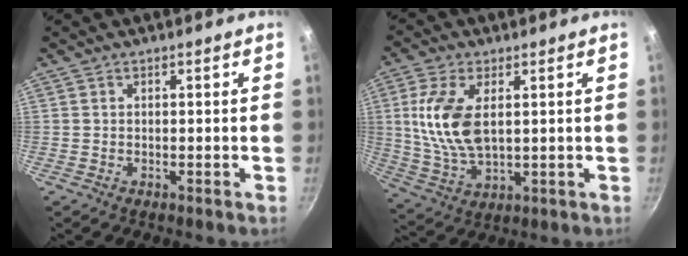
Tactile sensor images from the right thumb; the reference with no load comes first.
{"total": 12.3, "force": [2.4, 6.4, 10.3], "torque": [-0.201, -0.010, 0.053]}